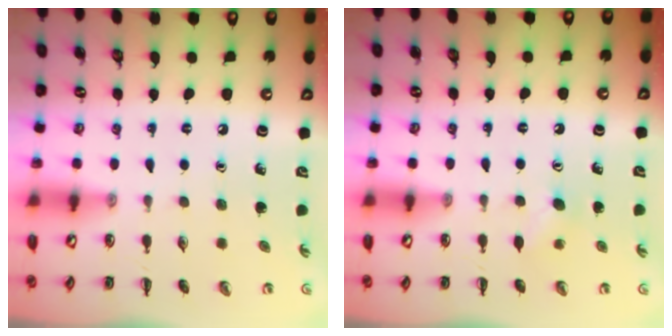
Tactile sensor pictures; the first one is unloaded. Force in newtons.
{"total": 3.6, "press": 3.4, "slide": 1.0}